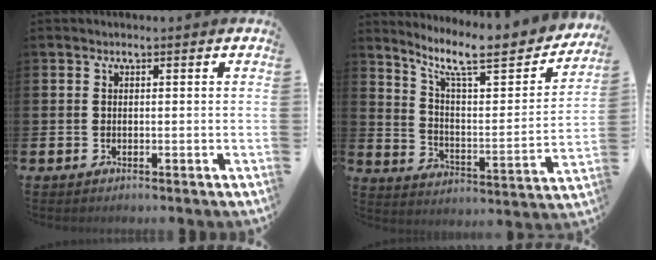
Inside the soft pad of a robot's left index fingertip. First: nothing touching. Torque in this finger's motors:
{"motor_torque": [0.60, -0.74, 0.53, 0.17]}